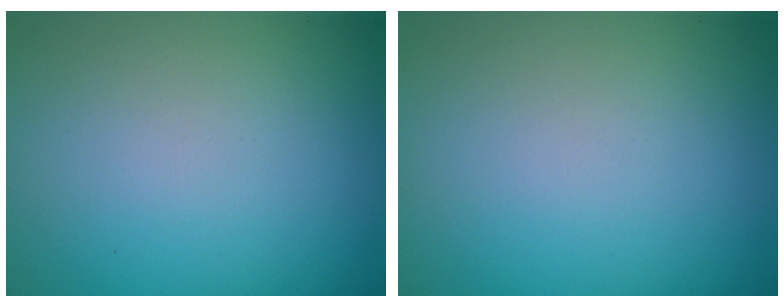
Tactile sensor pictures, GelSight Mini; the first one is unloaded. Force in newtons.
{"total": 0.0}